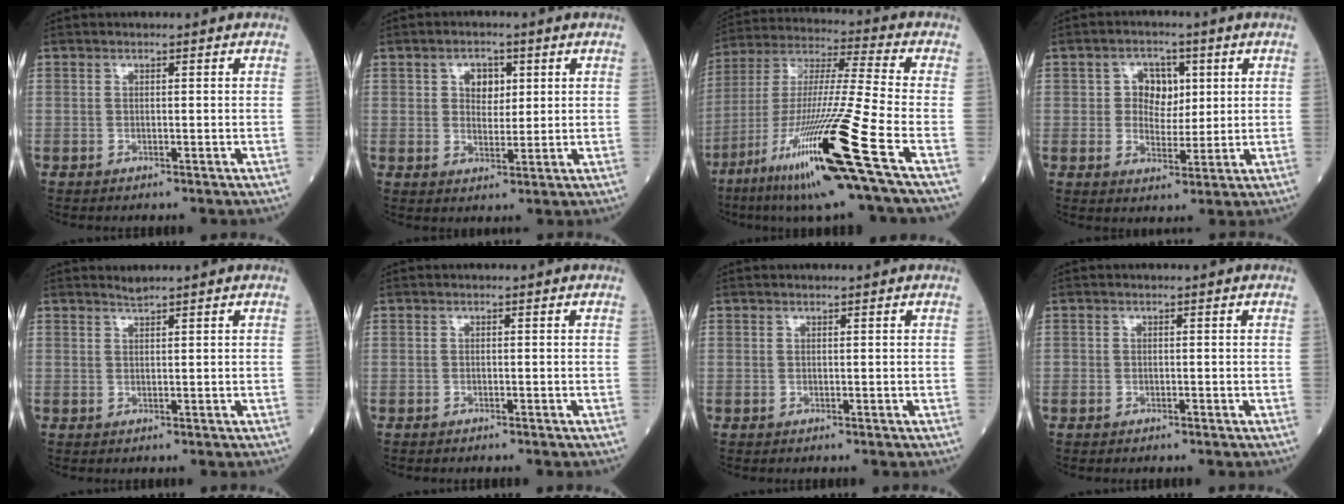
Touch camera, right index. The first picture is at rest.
{"total": 5.6, "force": [1.8, 3.8, 3.6], "torque": [-0.073, 0.014, 0.036]}
{"total": 24.0, "force": [-11.6, -0.7, 21.0], "torque": [-0.400, -0.058, -0.217]}
{"total": 6.6, "force": [1.4, 5.0, 4.0], "torque": [-0.077, 0.017, 0.029]}
{"total": 1.0, "force": [1.0, 0.0, 0.1], "torque": [-0.008, 0.008, 0.023]}
{"total": 1.4, "force": [-1.0, 0.7, 0.7], "torque": [-0.021, -0.003, -0.012]}
{"total": 0.0}
{"total": 1.5, "force": [-0.6, 1.1, 0.7], "torque": [-0.037, 0.006, -0.010]}